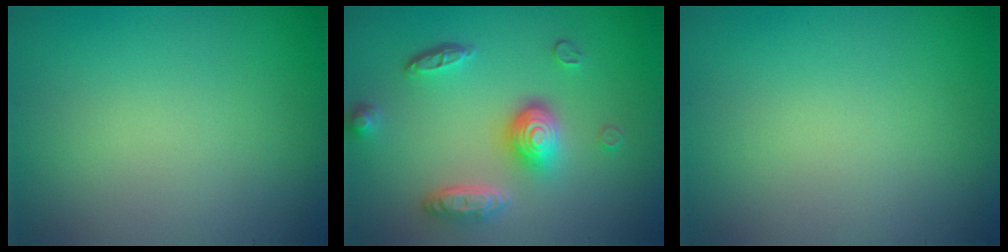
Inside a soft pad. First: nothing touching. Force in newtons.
{"total": 4.9, "press": 3.7, "slide": 3.3}
{"total": 0.0}